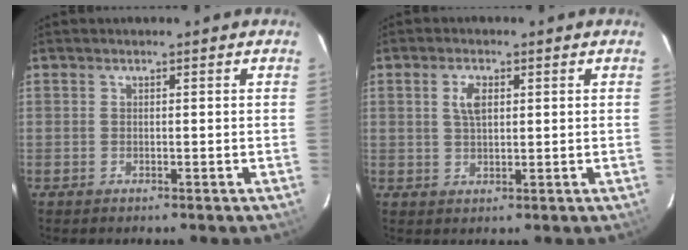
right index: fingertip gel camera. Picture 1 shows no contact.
{"total": 3.9, "force": [1.2, 2.4, 2.7], "torque": [-0.049, 0.008, 0.024]}